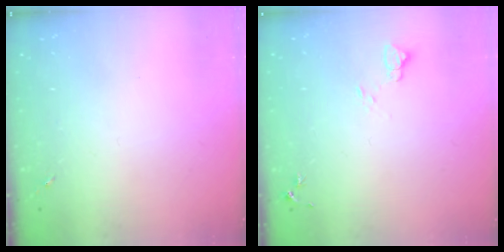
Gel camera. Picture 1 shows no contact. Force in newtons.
{"total": 4.5, "press": 4.5, "slide": 0.4}